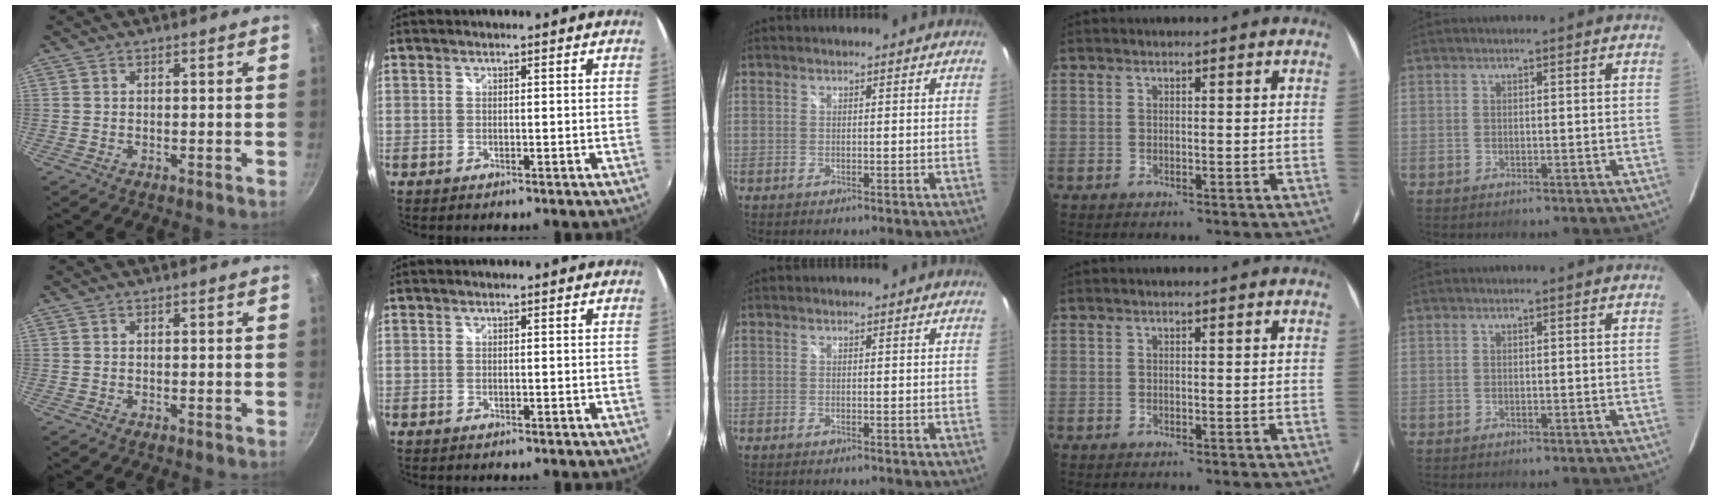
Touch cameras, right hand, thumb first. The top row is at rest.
{}